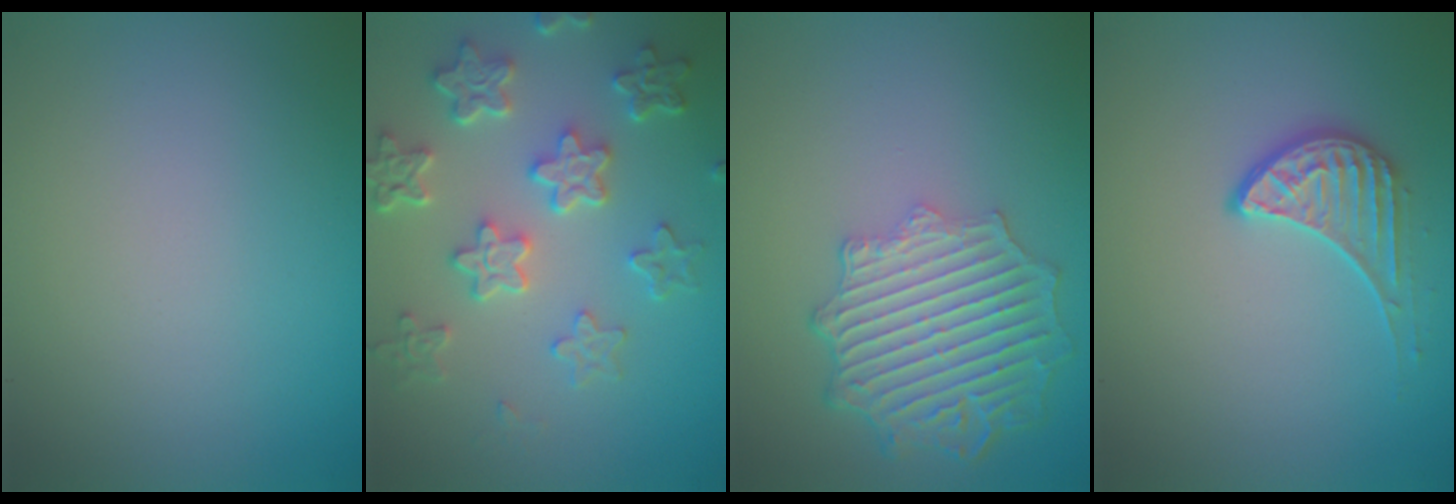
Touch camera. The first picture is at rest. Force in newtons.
{"total": 5.8, "press": 4.6, "slide": 3.6}
{"total": 6.9, "press": 5.4, "slide": 4.3}
{"total": 2.3, "press": 1.7, "slide": 1.5}